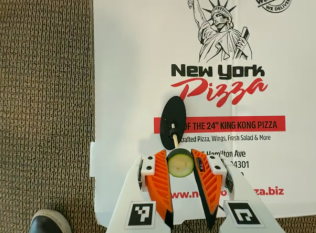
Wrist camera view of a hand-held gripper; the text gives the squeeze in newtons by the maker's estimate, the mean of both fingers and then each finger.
{"total": 7.1, "left": 7.0, "right": 7.1}